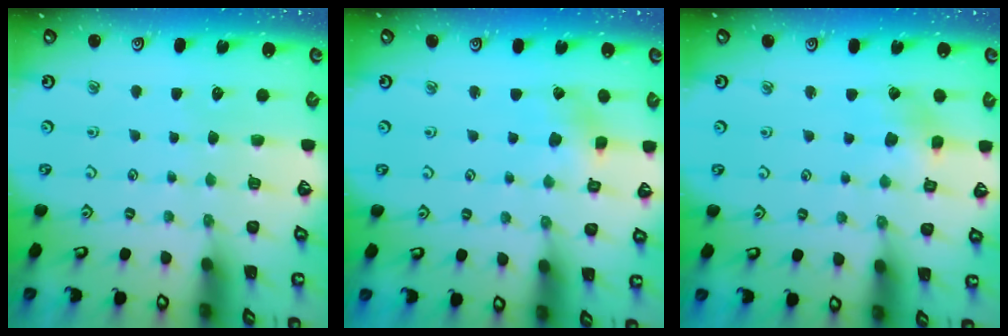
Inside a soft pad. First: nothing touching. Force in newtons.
{"total": 2.0, "press": 1.9, "slide": 0.4}
{"total": 2.7, "press": 2.7, "slide": 0.5}